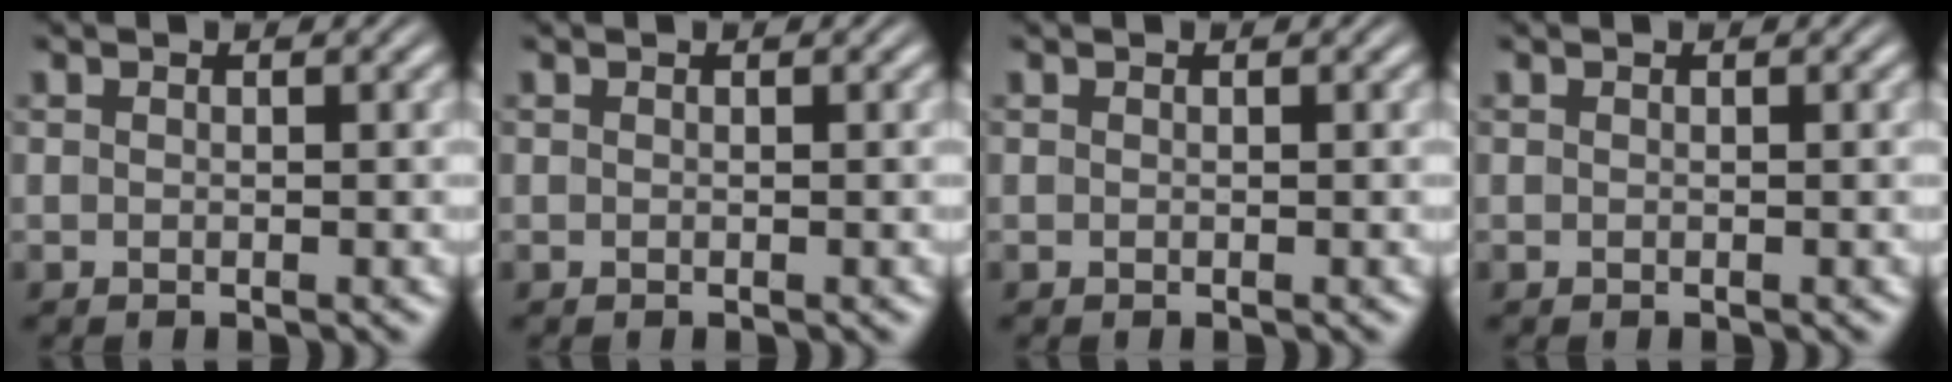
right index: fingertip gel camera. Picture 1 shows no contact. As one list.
[{"total": 0.0}, {"total": 0.0}, {"total": 0.0}]